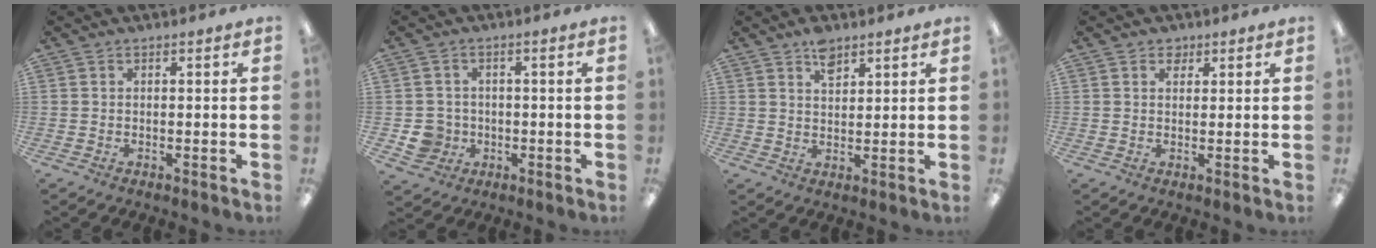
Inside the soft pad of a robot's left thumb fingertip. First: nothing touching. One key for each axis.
{"total": 5.2, "fx": -1.2, "fy": 4.9, "fz": 1.3, "tx": -0.024, "ty": 0.011, "tz": -0.020}
{"total": 4.5, "fx": 3.2, "fy": 2.1, "fz": 2.2, "tx": -0.027, "ty": -0.015, "tz": 0.055}
{"total": 2.1, "fx": 1.5, "fy": 1.4, "fz": 0.6, "tx": 0.002, "ty": -0.005, "tz": 0.024}